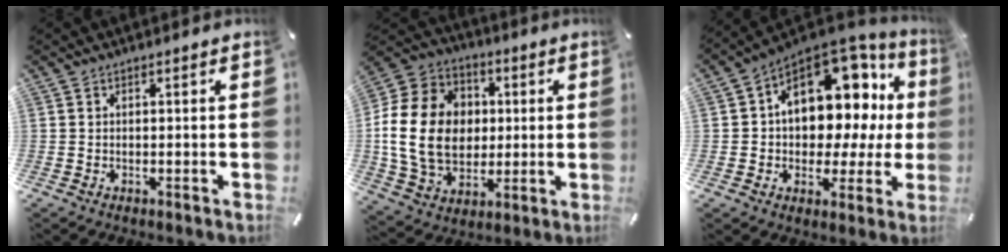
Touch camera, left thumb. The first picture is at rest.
{"total": 19.6, "force": [0.2, 15.8, 11.6], "torque": [-0.253, 0.015, 0.004]}
{"total": 15.3, "force": [5.9, 10.6, 9.3], "torque": [-0.119, -0.060, 0.104]}